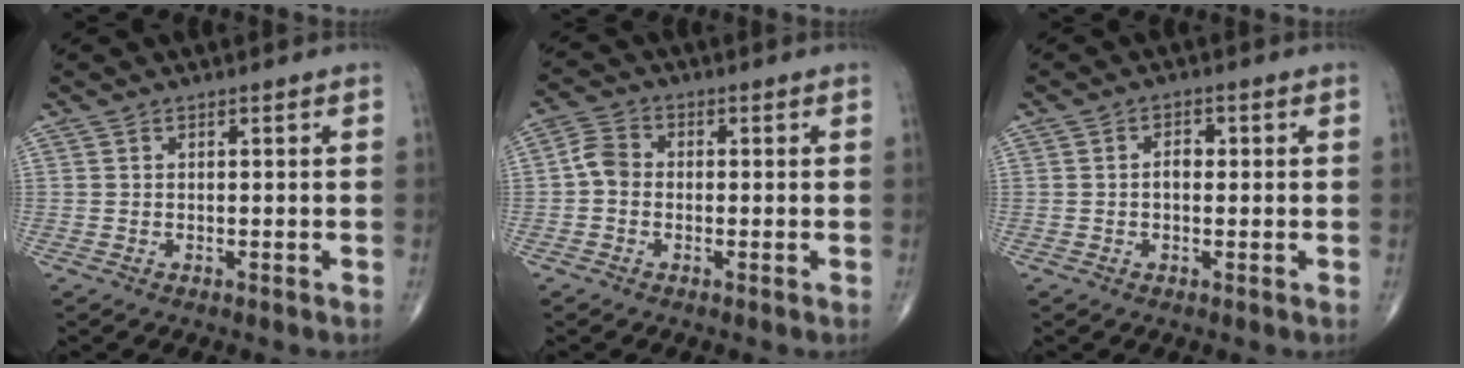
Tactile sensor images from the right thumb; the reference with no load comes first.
{"total": 4.1, "force": [-0.6, 3.3, 2.4], "torque": [-0.037, 0.012, -0.022]}
{"total": 2.4, "force": [0.1, 1.5, 1.8], "torque": [-0.025, 0.008, -0.002]}